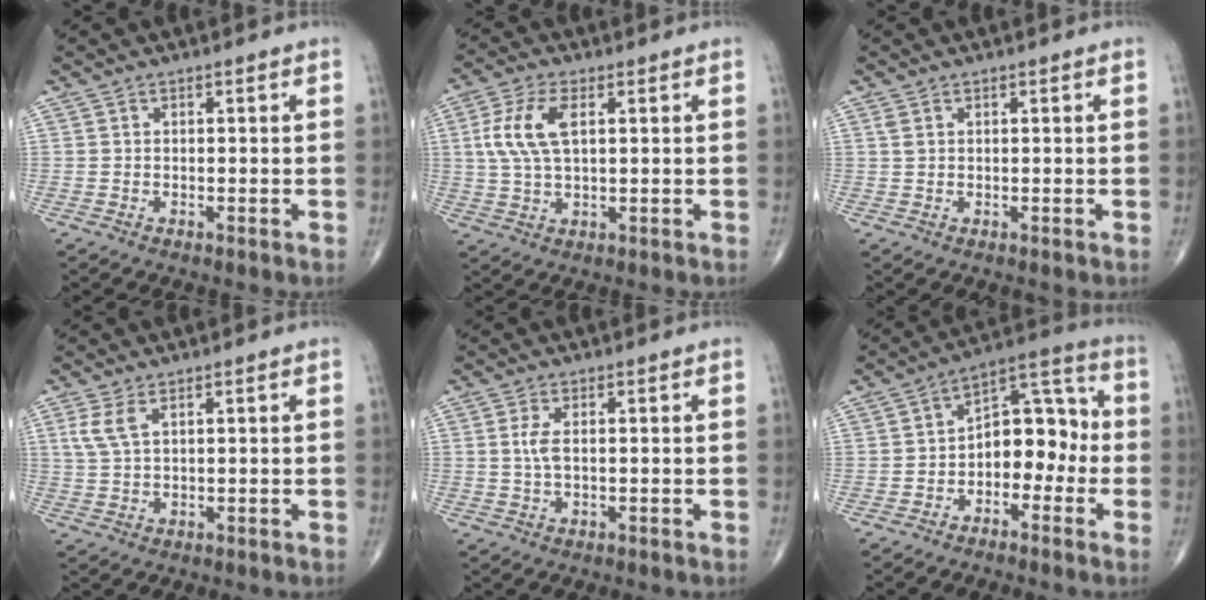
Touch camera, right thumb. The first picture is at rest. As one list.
[{"total": 8.7, "force": [2.1, 4.1, 7.4], "torque": [-0.167, 0.005, 0.041]}, {"total": 1.0, "force": [0.5, 0.5, 0.8], "torque": [-0.021, 0.010, 0.013]}, {"total": 3.8, "force": [1.7, 1.6, 3.0], "torque": [-0.073, 0.004, 0.043]}, {"total": 2.8, "force": [0.4, 1.1, 2.6], "torque": [-0.064, 0.001, 0.008]}, {"total": 11.1, "force": [-2.3, 7.1, 8.3], "torque": [-0.086, 0.050, -0.050]}]